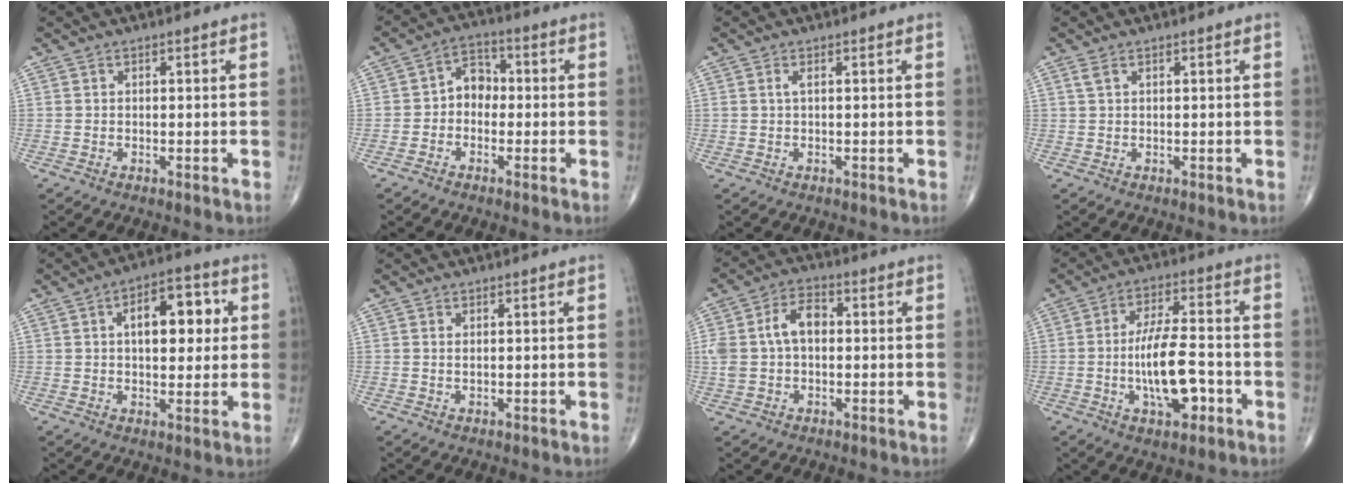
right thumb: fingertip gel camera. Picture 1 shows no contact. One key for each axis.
{"total": 5.5, "fx": -0.7, "fy": 4.3, "fz": 3.3, "tx": -0.023, "ty": 0.025, "tz": -0.029}
{"total": 0.8, "fx": 0.3, "fy": 0.1, "fz": 0.7, "tx": -0.019, "ty": 0.001, "tz": 0.004}
{"total": 1.0, "fx": 0.6, "fy": 0.4, "fz": 0.8, "tx": -0.022, "ty": 0.010, "tz": 0.015}
{"total": 11.7, "fx": 2.6, "fy": 6.2, "fz": 9.6, "tx": -0.102, "ty": 0.012, "tz": 0.033}
{"total": 0.7, "fx": 0.3, "fy": 0.3, "fz": 0.6, "tx": -0.008, "ty": -0.002, "tz": 0.006}
{"total": 8.8, "fx": 0.7, "fy": 5.6, "fz": 6.8, "tx": -0.130, "ty": 0.029, "tz": 0.010}
{"total": 12.0, "fx": -2.9, "fy": 4.7, "fz": 10.7, "tx": -0.184, "ty": 0.021, "tz": -0.048}